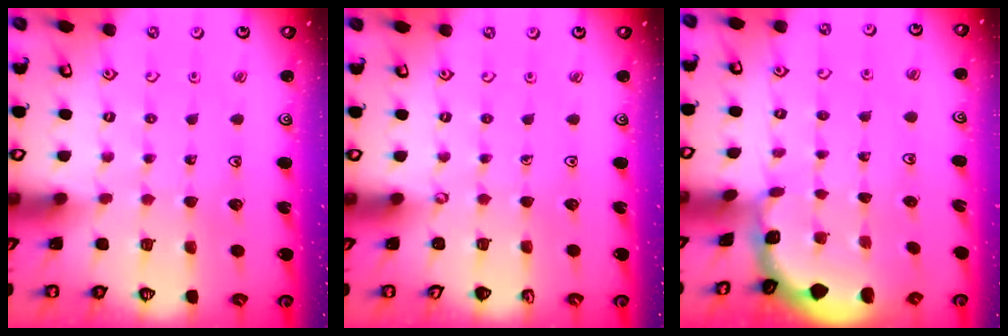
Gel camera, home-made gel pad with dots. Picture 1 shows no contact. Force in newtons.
{"total": 0.0}
{"total": 1.3, "press": 1.2, "slide": 0.1}